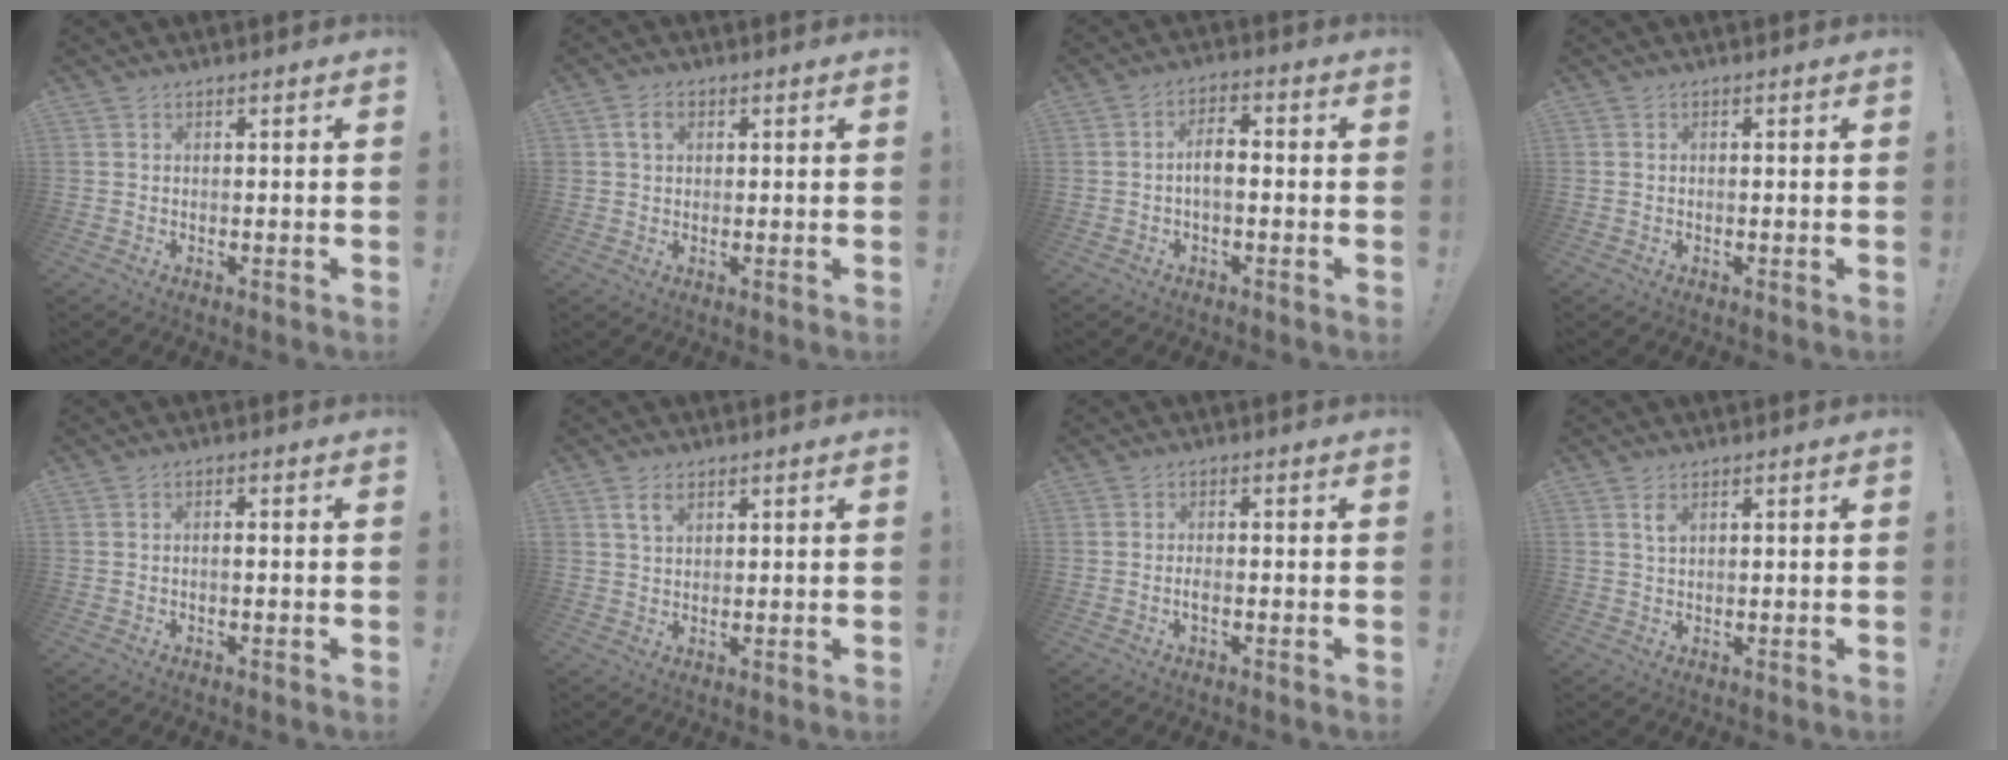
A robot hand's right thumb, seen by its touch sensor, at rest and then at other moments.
{"total": 3.2, "force": [1.2, 2.2, 2.1], "torque": [-0.033, 0.003, 0.020]}
{"total": 5.9, "force": [-0.9, 2.6, 5.2], "torque": [-0.097, 0.007, -0.018]}
{"total": 0.0}
{"total": 1.3, "force": [-0.7, -0.1, 1.1], "torque": [-0.026, 0.004, -0.012]}
{"total": 3.4, "force": [1.9, 1.6, 2.2], "torque": [-0.038, -0.004, 0.034]}
{"total": 1.6, "force": [-0.8, 0.4, 1.4], "torque": [-0.032, 0.005, -0.013]}
{"total": 2.1, "force": [1.0, 0.9, 1.6], "torque": [-0.025, -0.002, 0.016]}